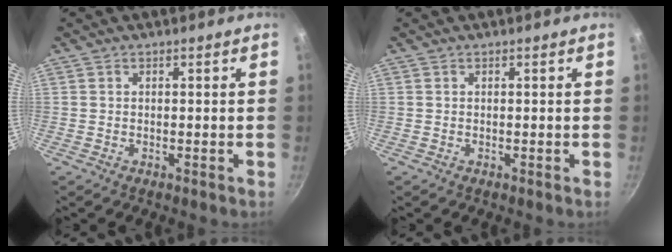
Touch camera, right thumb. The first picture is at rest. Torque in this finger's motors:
{"motor_torque": [0.00, 0.00, 0.00, 0.00, 0.00]}